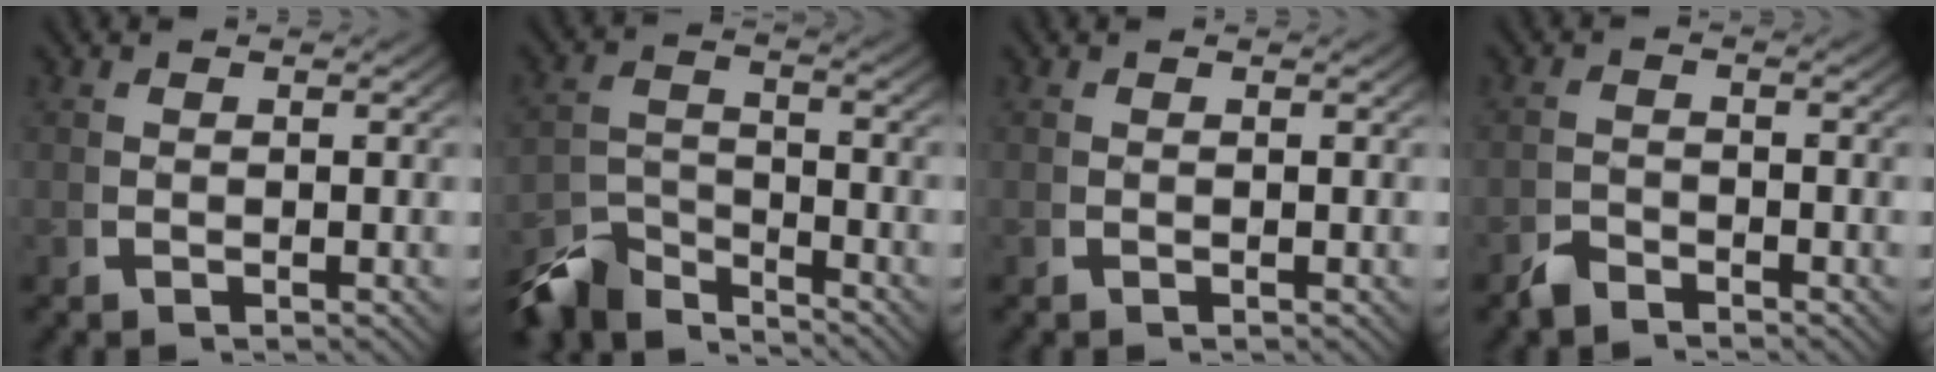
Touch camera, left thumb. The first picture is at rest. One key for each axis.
{"total": 6.9, "fx": -5.4, "fy": 3.1, "fz": 3.1, "tx": -0.043, "ty": -0.027, "tz": -0.092}
{"total": 0.0}
{"total": 2.0, "fx": -1.9, "fy": 0.5, "fz": 0.1, "tx": 0.002, "ty": -0.011, "tz": -0.036}